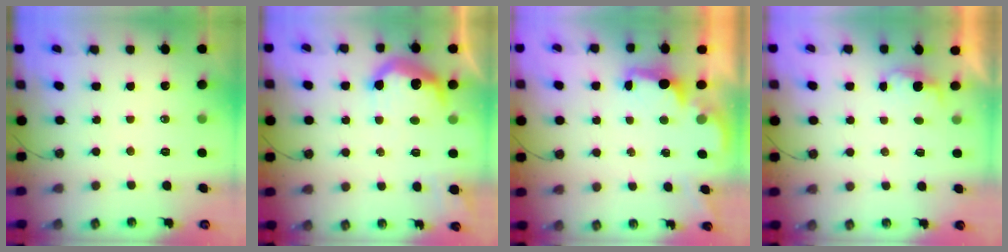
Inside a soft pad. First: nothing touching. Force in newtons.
{"total": 12.2, "press": 12.2, "slide": 0.9}
{"total": 2.0, "press": 1.9, "slide": 0.8}
{"total": 1.1, "press": 0.8, "slide": 0.7}